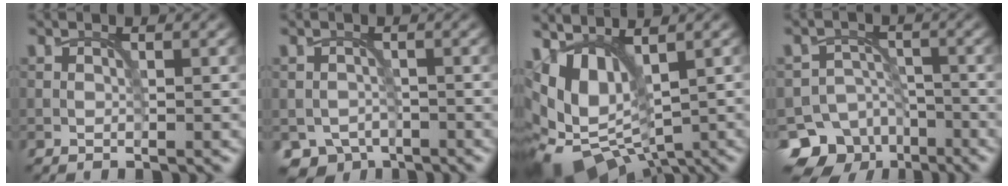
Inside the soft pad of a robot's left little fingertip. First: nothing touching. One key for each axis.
{"total": 2.9, "fx": -2.1, "fy": 2.0, "fz": 0.6, "tx": -0.004, "ty": -0.011, "tz": -0.037}
{"total": 10.7, "fx": 1.0, "fy": 6.4, "fz": 8.5, "tx": -0.155, "ty": -0.005, "tz": 0.030}
{"total": 8.7, "fx": -5.6, "fy": 6.4, "fz": 1.9, "tx": -0.017, "ty": -0.009, "tz": -0.092}